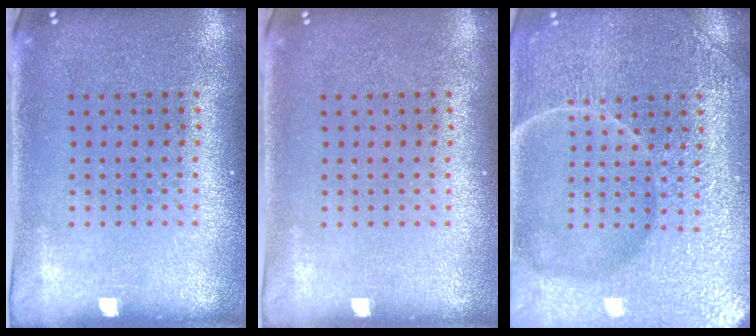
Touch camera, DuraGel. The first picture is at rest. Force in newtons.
{"total": 0.0}
{"total": 7.5, "press": 7.4, "slide": 1.0}